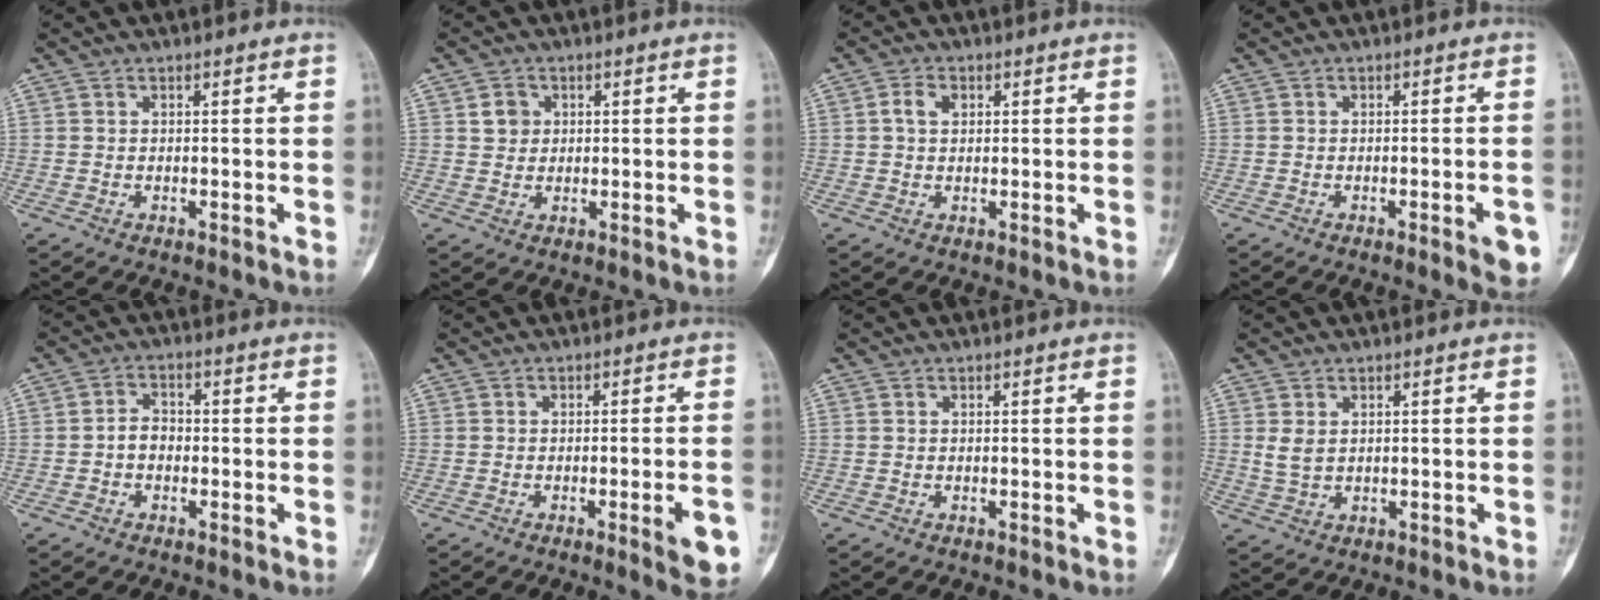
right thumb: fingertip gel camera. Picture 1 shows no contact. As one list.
[{"total": 3.1, "force": [1.0, 2.8, 1.1], "torque": [-0.002, -0.002, 0.016]}, {"total": 2.9, "force": [0.7, 2.0, 1.9], "torque": [-0.034, 0.006, 0.012]}, {"total": 4.9, "force": [-2.0, 1.0, 4.3], "torque": [-0.044, 0.004, -0.022]}, {"total": 3.3, "force": [-0.8, 2.5, 1.9], "torque": [-0.019, 0.017, -0.023]}, {"total": 6.6, "force": [-2.5, 1.1, 6.1], "torque": [-0.070, 0.003, -0.028]}, {"total": 0.0}, {"total": 2.7, "force": [0.8, 1.7, 1.9], "torque": [-0.034, 0.000, 0.023]}]